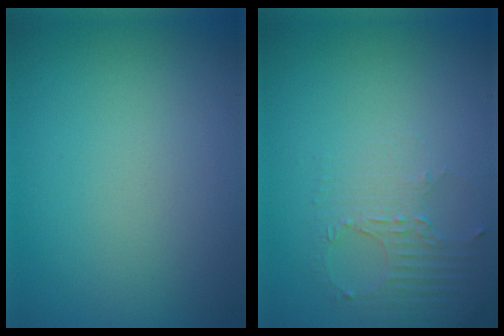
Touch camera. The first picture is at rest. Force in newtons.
{"total": 2.7, "press": 1.9, "slide": 1.9}